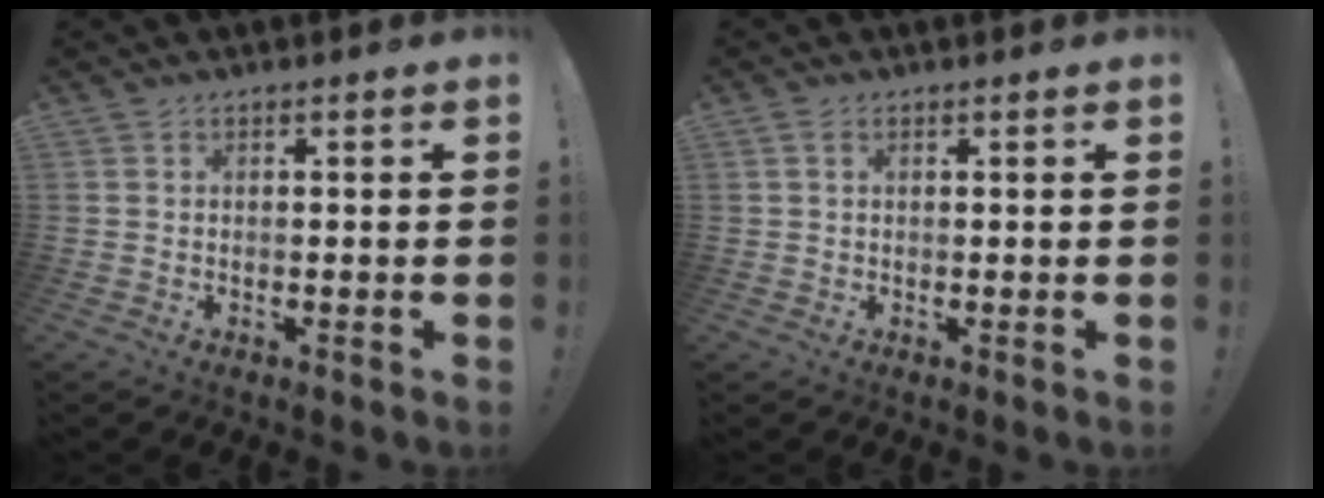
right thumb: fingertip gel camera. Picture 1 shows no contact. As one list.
[{"total": 1.5, "force": [0.6, 1.1, 0.8], "torque": [-0.012, 0.003, 0.010]}]